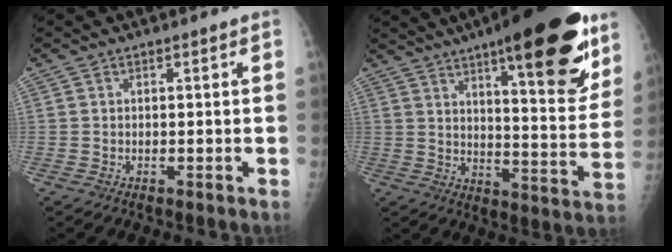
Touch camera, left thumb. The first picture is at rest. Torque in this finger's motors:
{"motor_torque": [2.13, 0.86, 1.65, -1.12, 0.18]}